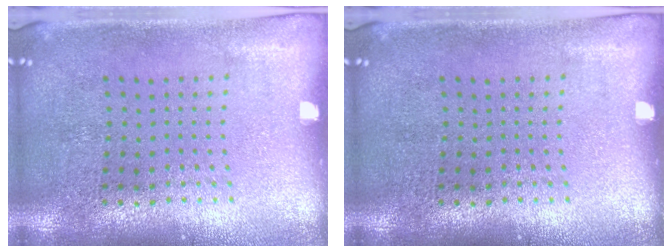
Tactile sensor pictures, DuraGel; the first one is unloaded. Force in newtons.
{"total": 0.0}